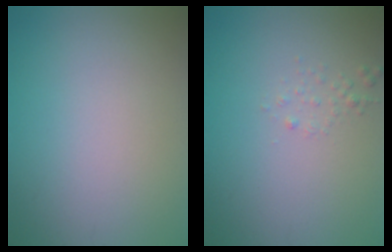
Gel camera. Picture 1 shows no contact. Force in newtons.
{"total": 0.8, "press": 0.8, "slide": 0.1}